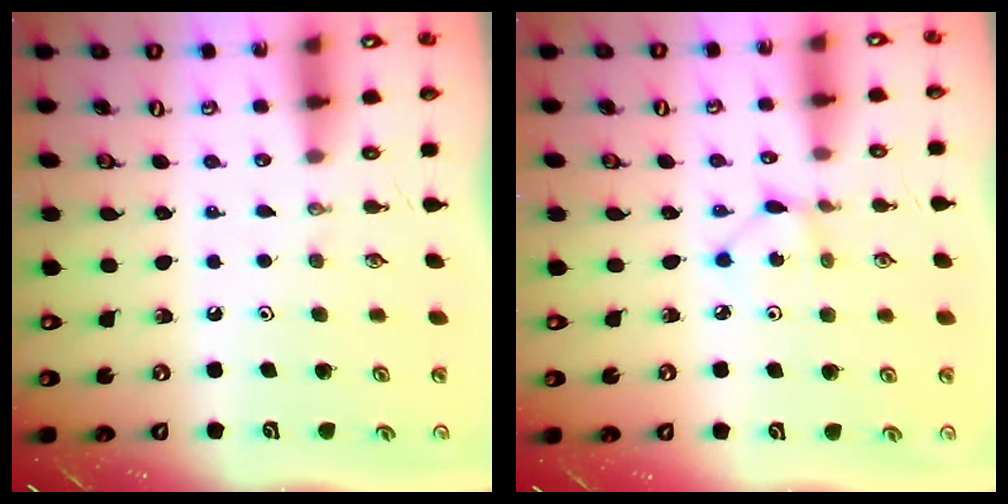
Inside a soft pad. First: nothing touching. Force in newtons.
{"total": 2.3, "press": 2.2, "slide": 0.3}